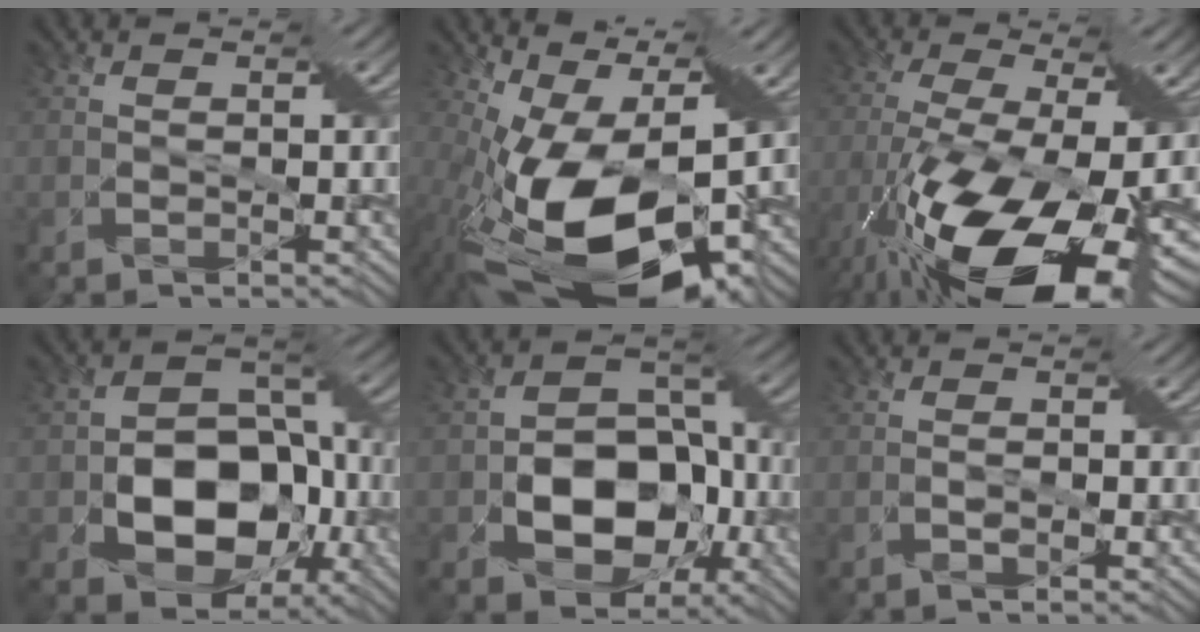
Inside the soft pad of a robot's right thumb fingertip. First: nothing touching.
{"total": 16.8, "force": [-2.7, 7.2, 14.9], "torque": [-0.290, -0.015, -0.037]}
{"total": 19.3, "force": [-8.5, 7.8, 15.5], "torque": [-0.328, -0.053, -0.129]}
{"total": 13.3, "force": [-3.1, 9.1, 9.1], "torque": [-0.150, -0.022, -0.058]}
{"total": 12.0, "force": [-3.0, 8.2, 8.3], "torque": [-0.140, -0.015, -0.058]}
{"total": 1.3, "force": [-0.6, 0.1, 1.1], "torque": [-0.019, -0.001, -0.012]}